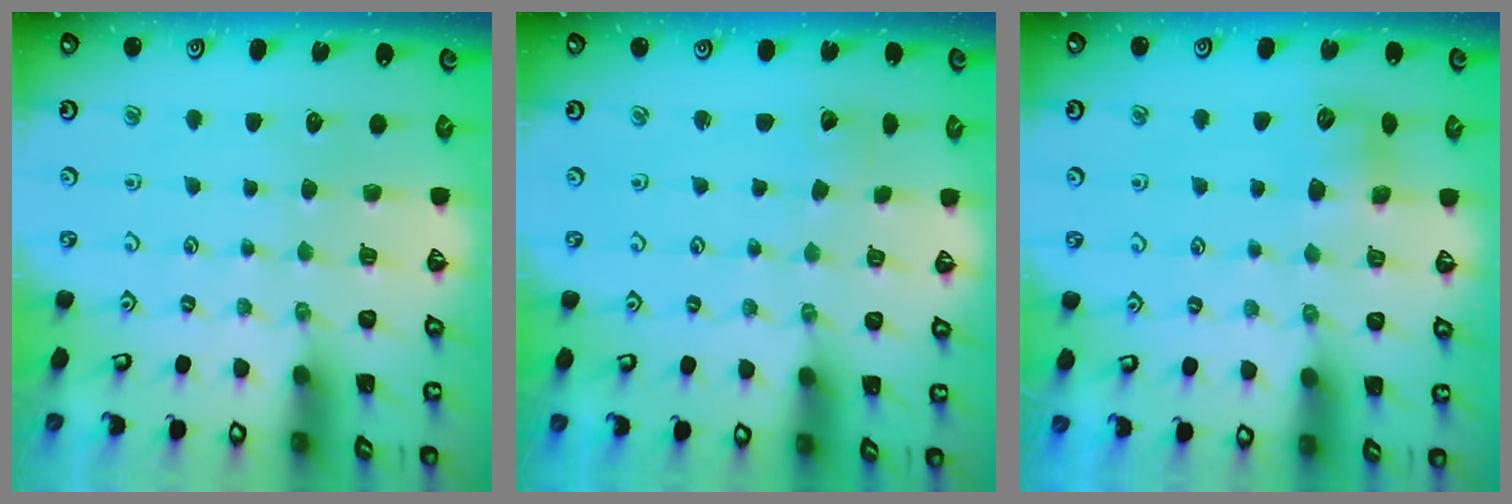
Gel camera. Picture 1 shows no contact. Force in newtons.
{"total": 1.5, "press": 1.5, "slide": 0.0}
{"total": 6.7, "press": 6.7, "slide": 0.9}